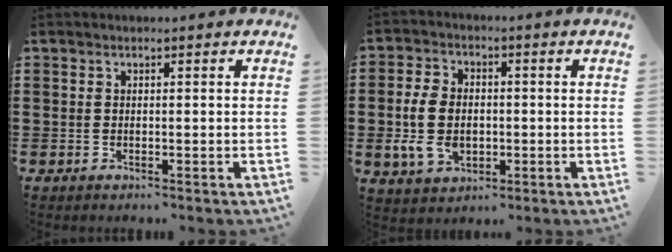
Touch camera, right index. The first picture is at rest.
{"total": 7.4, "force": [-0.9, 5.4, 5.0], "torque": [-0.131, 0.003, -0.023]}